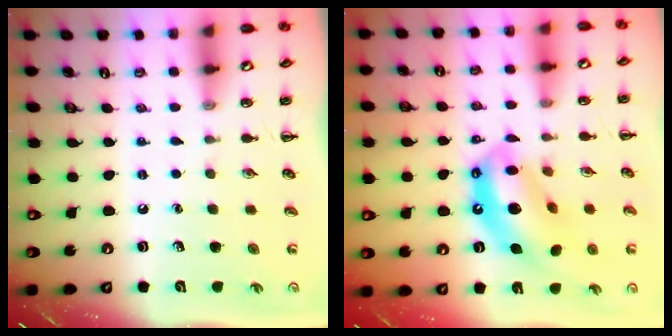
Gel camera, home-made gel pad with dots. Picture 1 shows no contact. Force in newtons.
{"total": 14.7, "press": 14.1, "slide": 4.2}